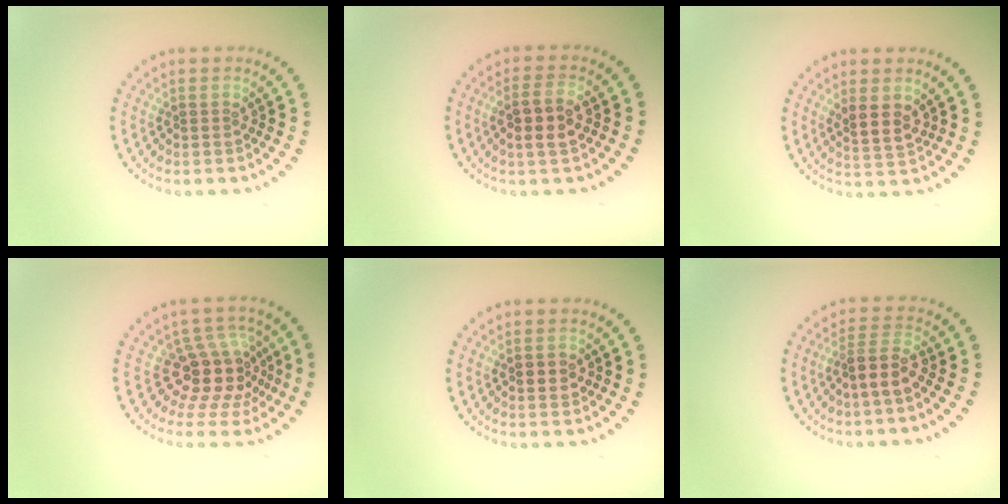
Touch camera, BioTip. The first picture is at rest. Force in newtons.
{"total": 3.1, "press": 3.0, "slide": 0.9}
{"total": 2.3, "press": 2.2, "slide": 0.9}
{"total": 4.5, "press": 3.4, "slide": 2.9}
{"total": 2.0, "press": 2.0, "slide": 0.2}
{"total": 2.8, "press": 2.3, "slide": 1.6}